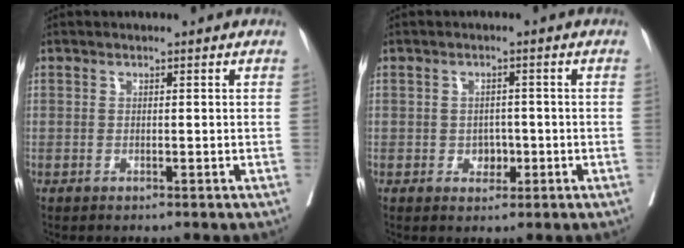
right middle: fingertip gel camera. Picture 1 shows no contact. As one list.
[{"total": 2.4, "force": [-0.7, 1.8, 1.4], "torque": [-0.011, 0.005, -0.006]}]